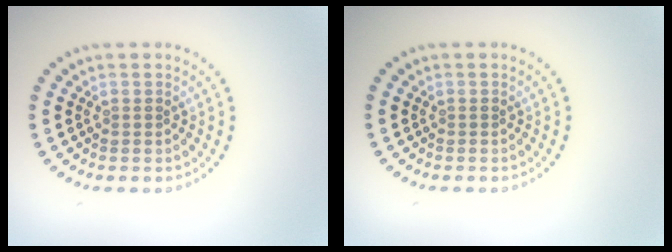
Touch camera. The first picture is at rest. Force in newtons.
{"total": 0.0}